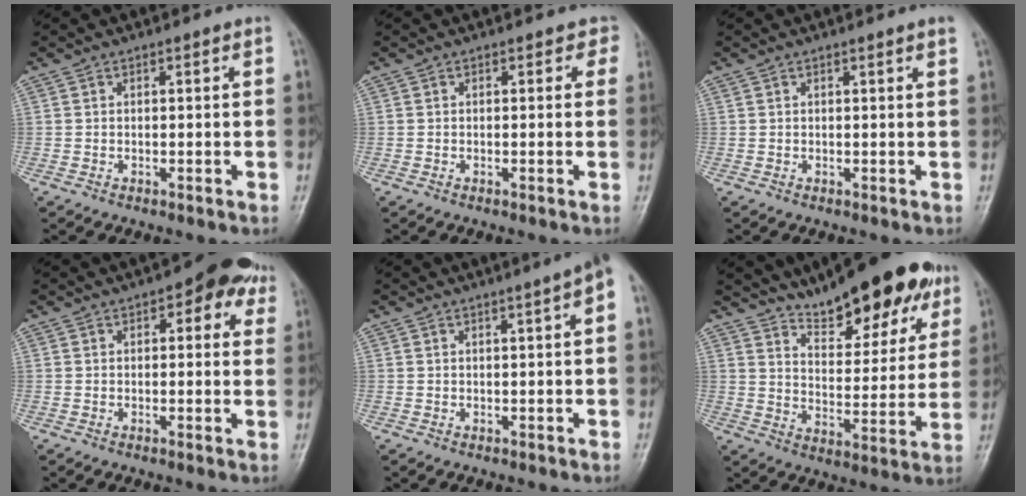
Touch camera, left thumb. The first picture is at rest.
{"total": 1.5, "force": [0.6, 1.2, 0.8], "torque": [0.024, 0.004, -0.004]}
{"total": 1.1, "force": [0.8, -0.2, 0.8], "torque": [-0.006, -0.001, 0.012]}
{"total": 7.8, "force": [3.8, 3.7, 5.7], "torque": [-0.032, 0.001, 0.036]}
{"total": 3.7, "force": [1.1, 0.1, 3.5], "torque": [-0.040, 0.008, 0.012]}
{"total": 17.0, "force": [11.9, 6.0, 10.5], "torque": [-0.100, -0.054, 0.186]}